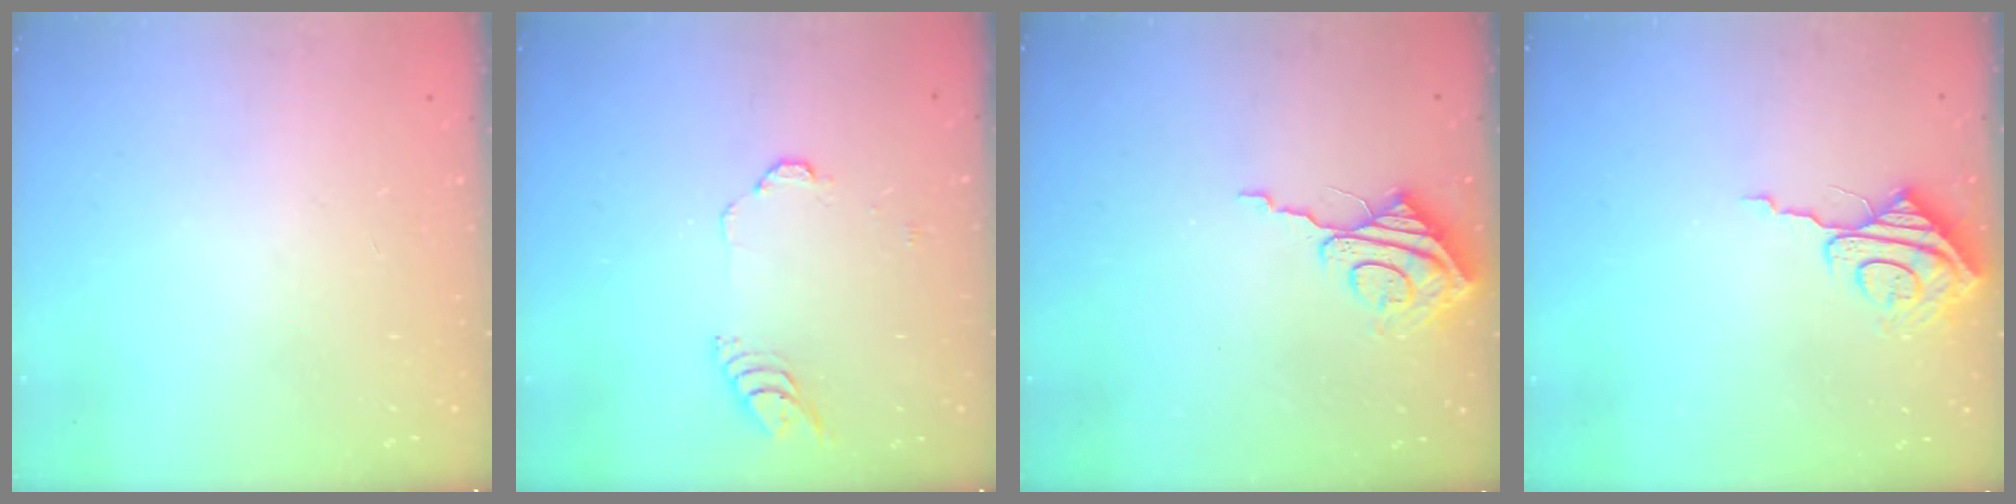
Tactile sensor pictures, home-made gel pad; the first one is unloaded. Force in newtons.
{"total": 3.9, "press": 3.9, "slide": 0.4}
{"total": 8.8, "press": 8.8, "slide": 0.9}
{"total": 7.9, "press": 7.9, "slide": 0.5}